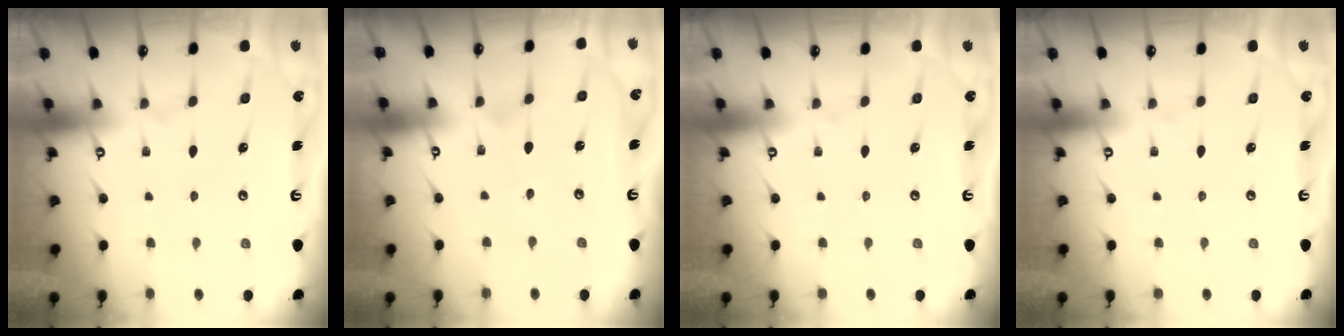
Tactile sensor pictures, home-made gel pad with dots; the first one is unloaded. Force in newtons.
{"total": 2.5, "press": 2.5, "slide": 0.3}
{"total": 0.0}
{"total": 0.0}